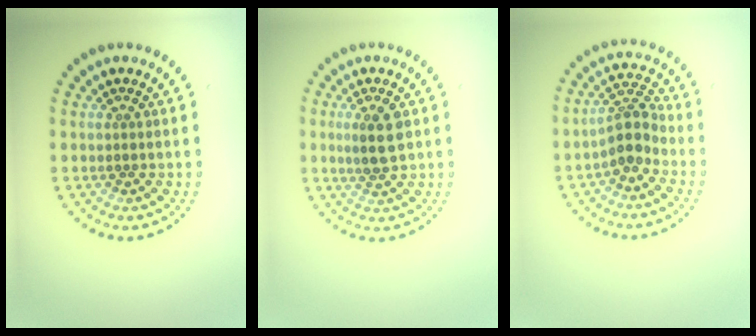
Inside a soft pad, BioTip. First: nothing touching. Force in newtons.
{"total": 2.7, "press": 2.5, "slide": 0.9}
{"total": 3.0, "press": 2.4, "slide": 1.7}